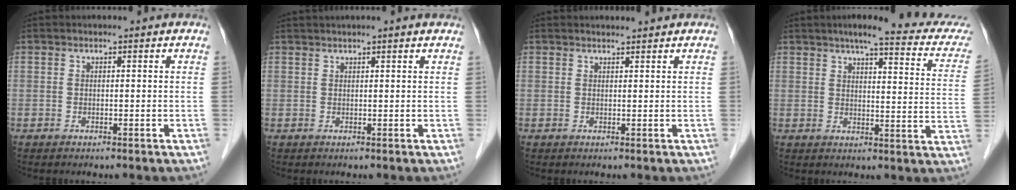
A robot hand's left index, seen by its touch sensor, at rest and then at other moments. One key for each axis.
{"total": 5.2, "fx": 4.6, "fy": -0.3, "fz": 2.4, "tx": -0.032, "ty": 0.038, "tz": 0.061}
{"total": 1.6, "fx": 1.6, "fy": -0.1, "fz": 0.2, "tx": -0.006, "ty": 0.010, "tz": 0.029}
{"total": 18.1, "fx": 15.8, "fy": 2.0, "fz": 8.6, "tx": -0.093, "ty": -0.024, "tz": 0.172}